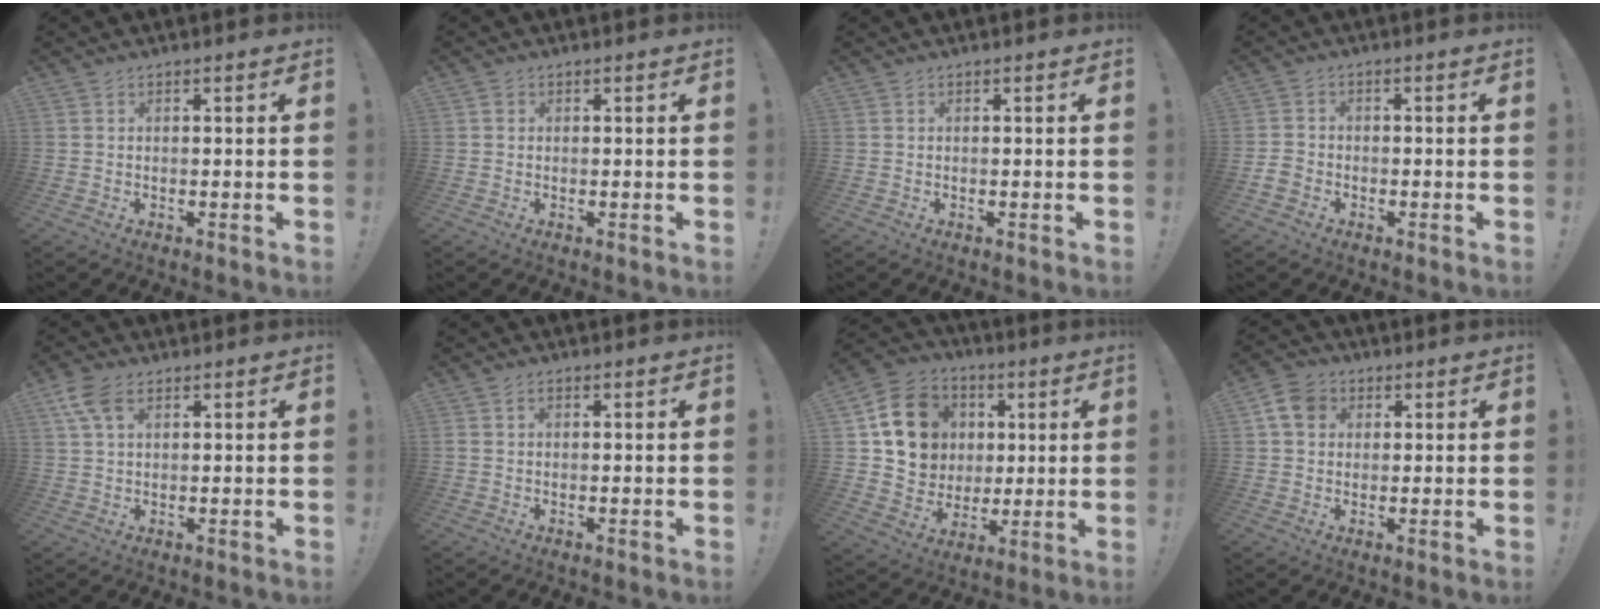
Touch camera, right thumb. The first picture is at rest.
{"total": 0.8, "force": [0.2, 0.8, 0.1], "torque": [0.006, 0.000, 0.001]}
{"total": 0.0}
{"total": 3.7, "force": [-1.8, 2.8, 1.7], "torque": [-0.037, 0.005, -0.034]}
{"total": 6.9, "force": [3.2, 3.9, 4.7], "torque": [-0.092, -0.002, 0.062]}
{"total": 1.1, "force": [-0.2, 0.7, 0.8], "torque": [-0.017, 0.003, -0.004]}
{"total": 17.5, "force": [4.8, 15.0, 7.7], "torque": [-0.092, -0.002, 0.117]}
{"total": 7.6, "force": [2.3, 6.1, 3.8], "torque": [-0.065, 0.003, 0.045]}